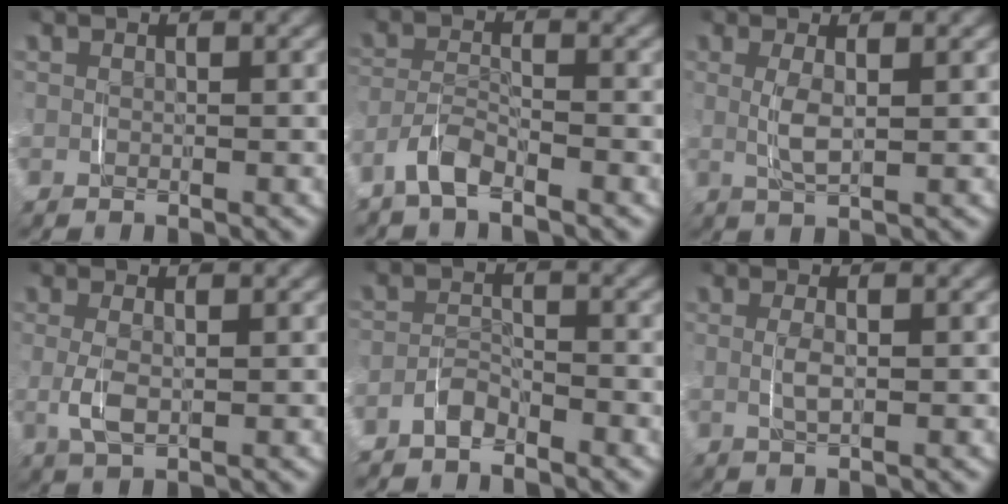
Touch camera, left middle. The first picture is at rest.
{"total": 3.1, "force": [-3.0, 0.1, 0.7], "torque": [-0.018, 0.002, -0.061]}
{"total": 2.1, "force": [0.1, 0.1, 2.1], "torque": [-0.045, -0.006, 0.007]}
{"total": 1.9, "force": [-0.4, 0.4, 1.8], "torque": [-0.048, -0.009, 0.001]}
{"total": 2.7, "force": [-2.7, 0.2, -0.1], "torque": [-0.003, -0.003, -0.052]}
{"total": 1.3, "force": [-0.3, 0.0, 1.2], "torque": [-0.030, -0.005, -0.001]}